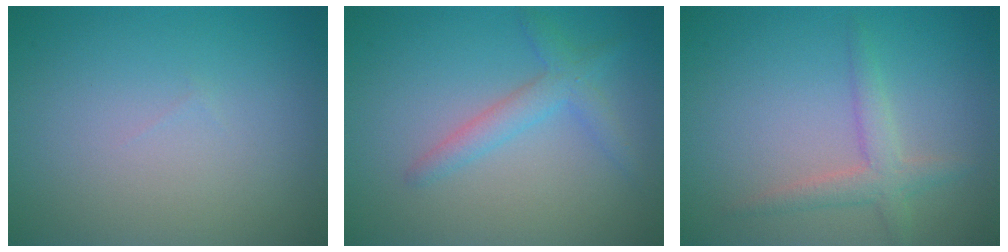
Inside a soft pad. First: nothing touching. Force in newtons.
{"total": 2.4, "press": 2.4, "slide": 0.2}
{"total": 2.5, "press": 2.5, "slide": 0.1}